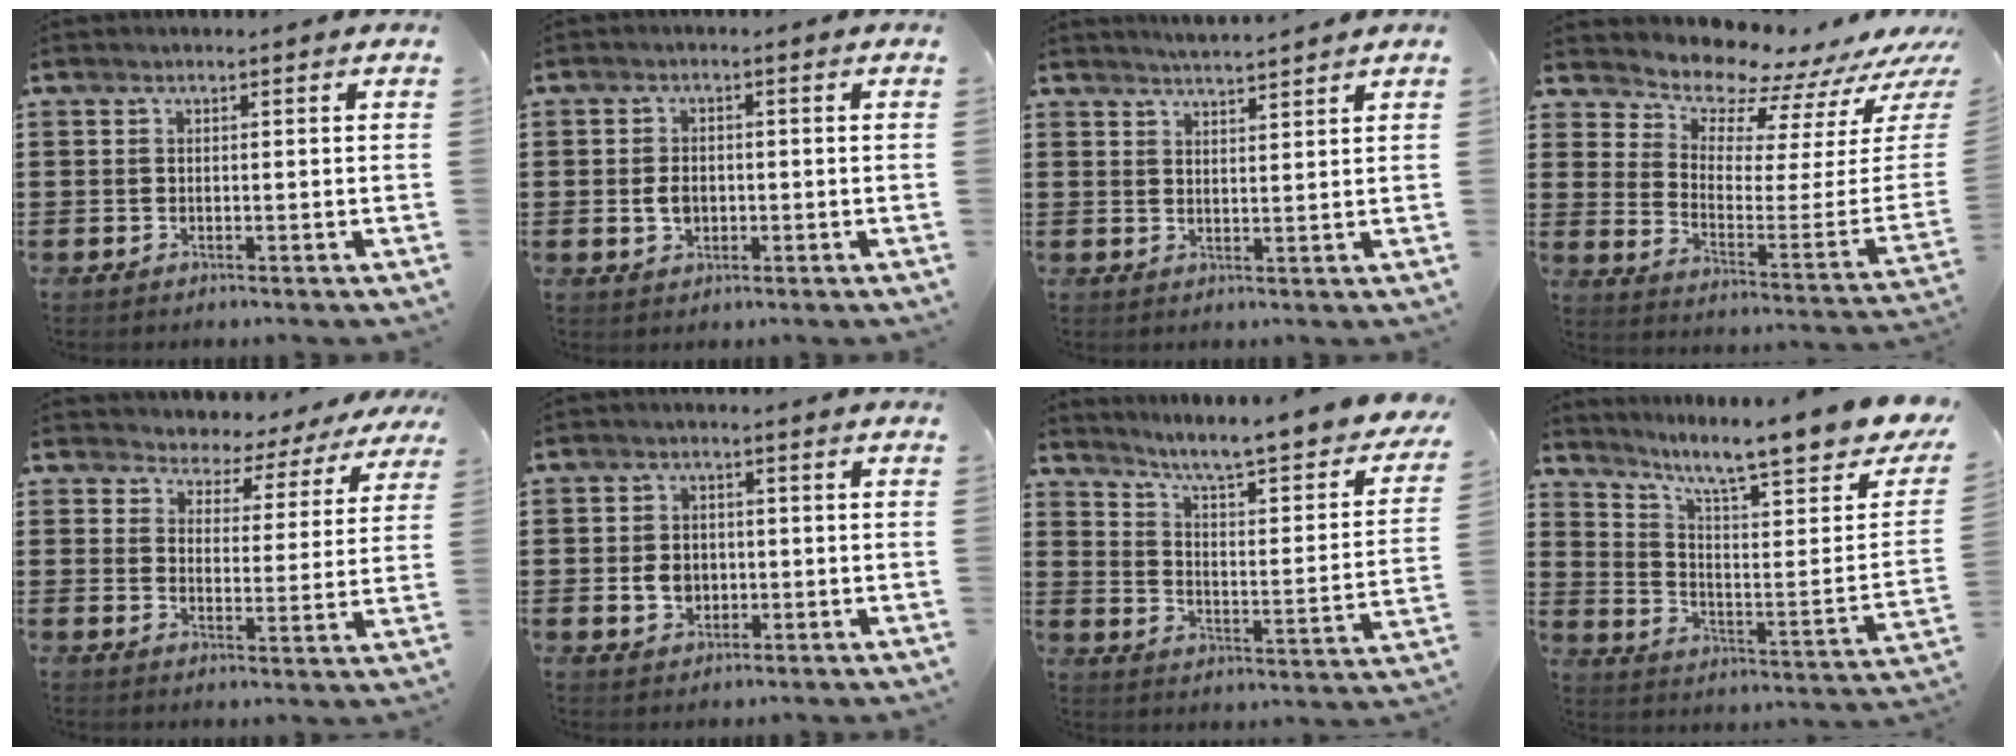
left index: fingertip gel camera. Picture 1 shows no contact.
{"total": 2.7, "force": [-0.2, 1.9, 1.9], "torque": [-0.040, 0.004, -0.004]}
{"total": 2.8, "force": [2.7, -0.5, 0.0], "torque": [-0.008, -0.011, 0.051]}
{"total": 8.0, "force": [7.8, 1.4, 0.5], "torque": [-0.036, -0.088, 0.131]}
{"total": 3.5, "force": [3.3, 1.0, -0.5], "torque": [-0.017, -0.024, 0.052]}
{"total": 3.7, "force": [-0.4, 3.0, 2.2], "torque": [-0.039, 0.002, -0.011]}
{"total": 6.0, "force": [5.0, -0.5, 3.3], "torque": [-0.078, -0.051, 0.072]}
{"total": 10.2, "force": [8.0, 0.9, 6.3], "torque": [-0.123, -0.069, 0.123]}